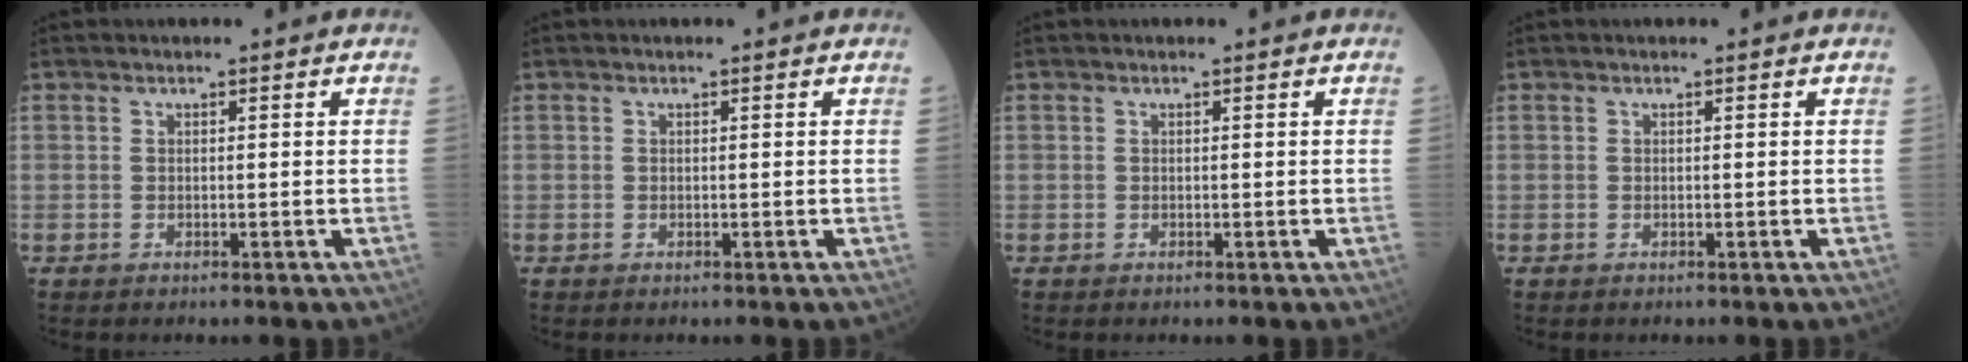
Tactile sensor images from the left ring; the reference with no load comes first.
{"total": 0.0}
{"total": 0.0}
{"total": 0.0}